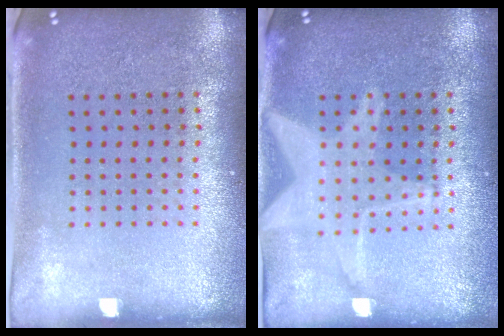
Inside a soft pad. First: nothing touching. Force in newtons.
{"total": 3.2, "press": 3.2, "slide": 0.4}